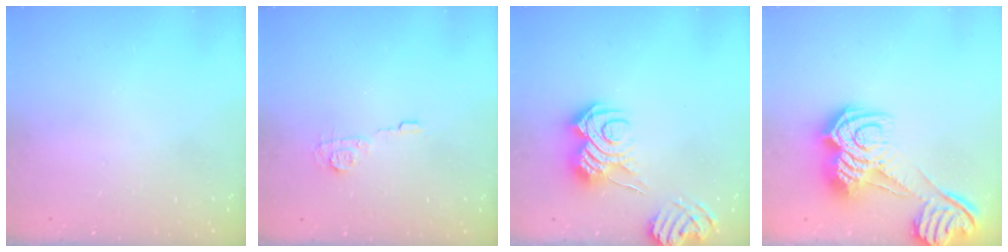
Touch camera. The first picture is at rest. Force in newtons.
{"total": 5.1, "press": 5.1, "slide": 0.2}
{"total": 10.7, "press": 10.6, "slide": 1.2}
{"total": 16.8, "press": 16.8, "slide": 0.9}